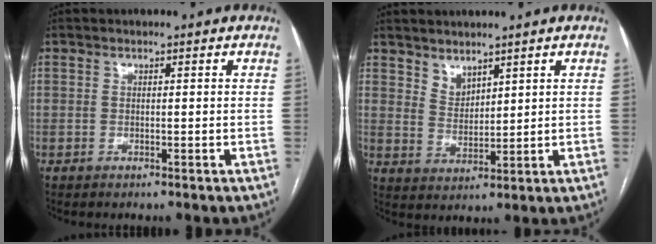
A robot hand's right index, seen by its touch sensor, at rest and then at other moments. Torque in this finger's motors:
{"motor_torque": [-0.07, 0.11, 0.01, 0.02]}